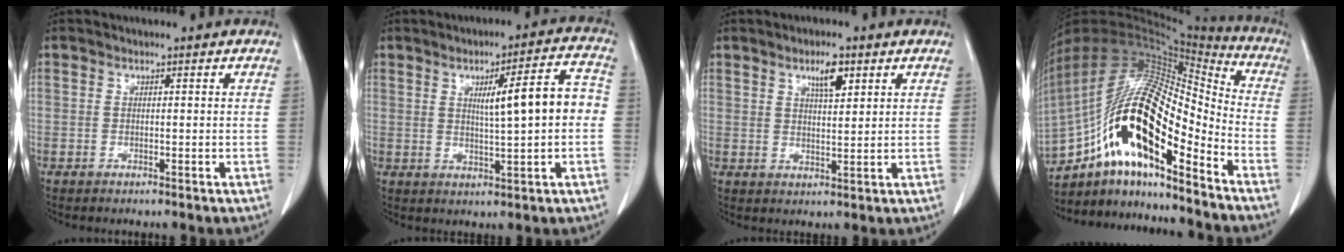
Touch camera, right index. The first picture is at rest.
{"total": 8.9, "force": [0.6, 1.1, 8.8], "torque": [-0.126, 0.022, 0.011]}
{"total": 4.3, "force": [2.4, 1.1, 3.4], "torque": [-0.059, -0.001, 0.041]}
{"total": 24.3, "force": [-13.0, 6.6, 19.5], "torque": [-0.387, 0.008, -0.227]}